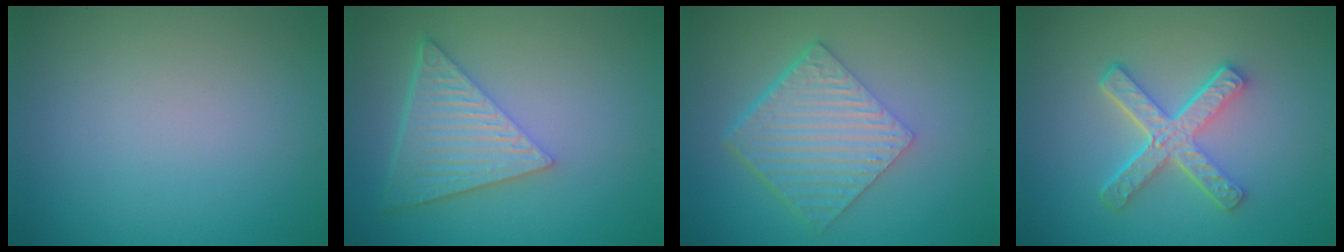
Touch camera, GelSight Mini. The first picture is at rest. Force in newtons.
{"total": 6.5, "press": 4.6, "slide": 4.6}
{"total": 6.5, "press": 4.4, "slide": 4.7}
{"total": 5.3, "press": 3.7, "slide": 3.8}